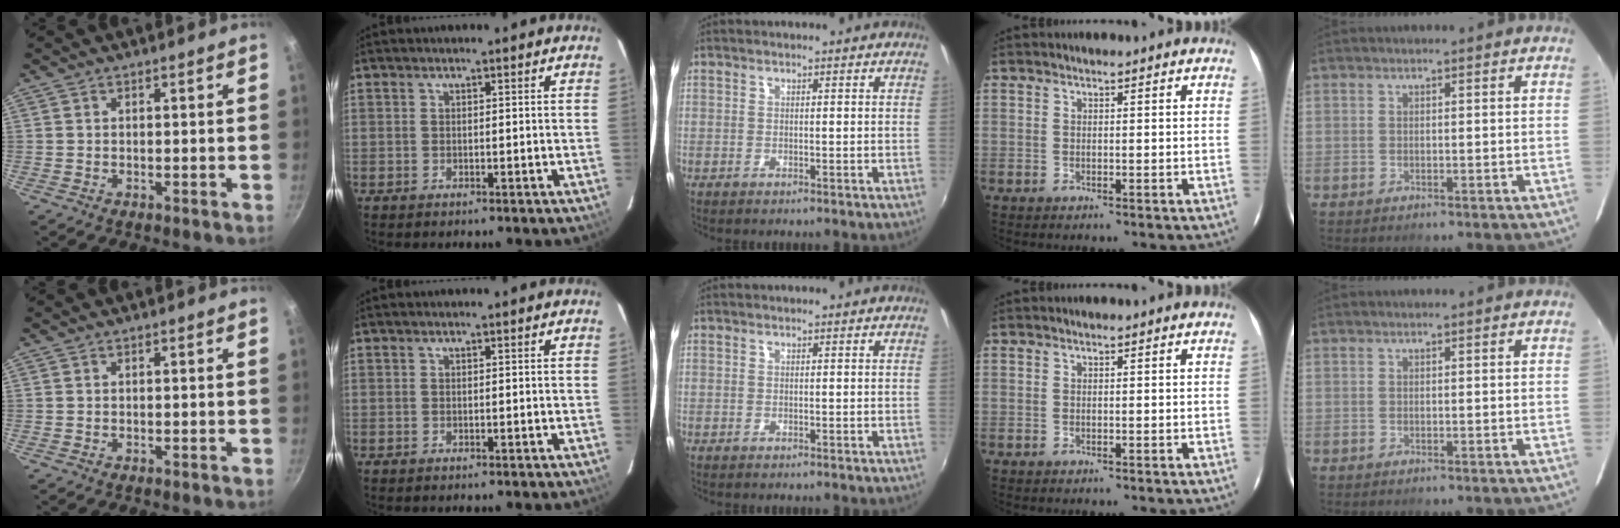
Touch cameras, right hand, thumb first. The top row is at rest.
{}